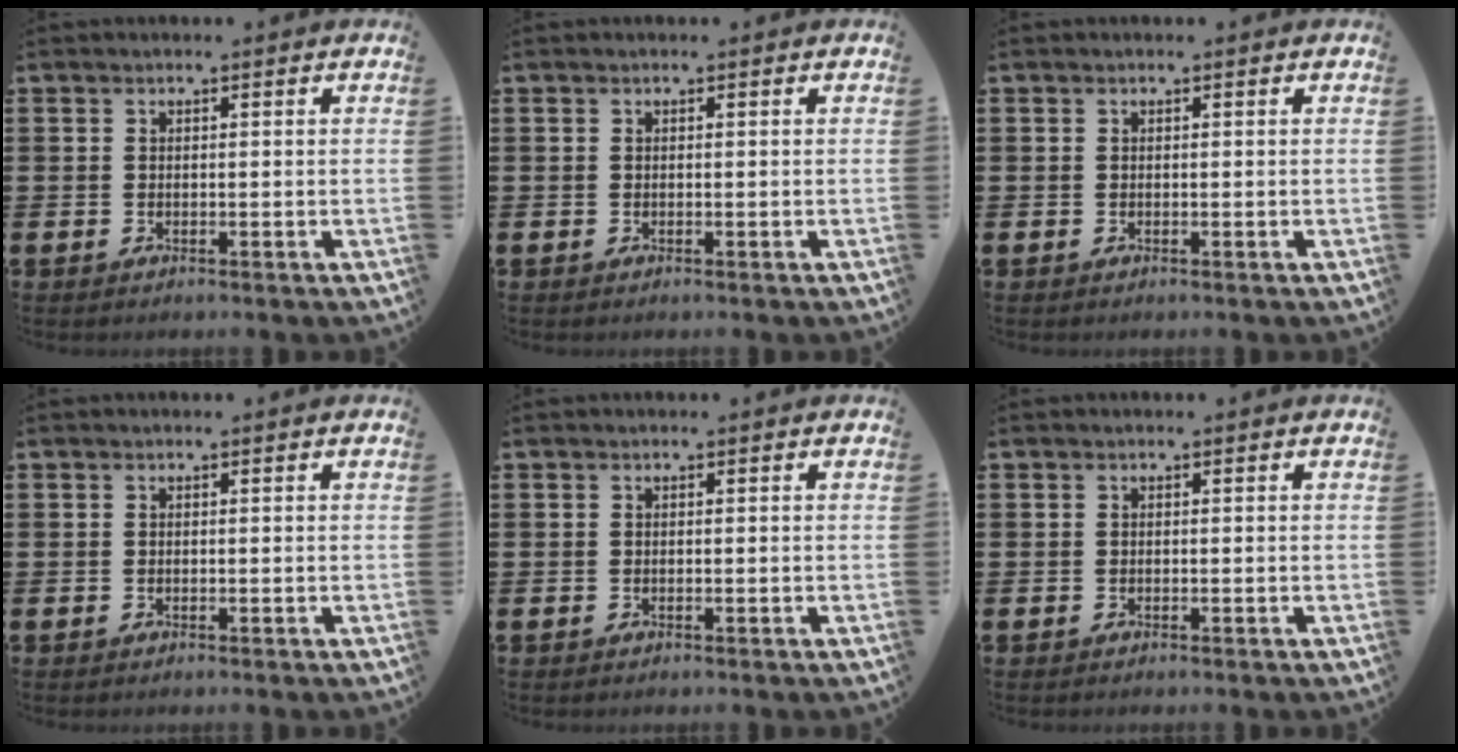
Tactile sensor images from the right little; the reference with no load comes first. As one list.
[{"total": 0.0}, {"total": 0.0}, {"total": 0.0}, {"total": 0.0}, {"total": 0.0}]